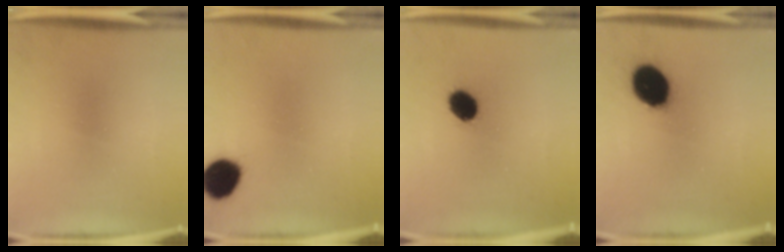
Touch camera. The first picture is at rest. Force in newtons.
{"total": 9.6}
{"total": 7.6}
{"total": 14.3}